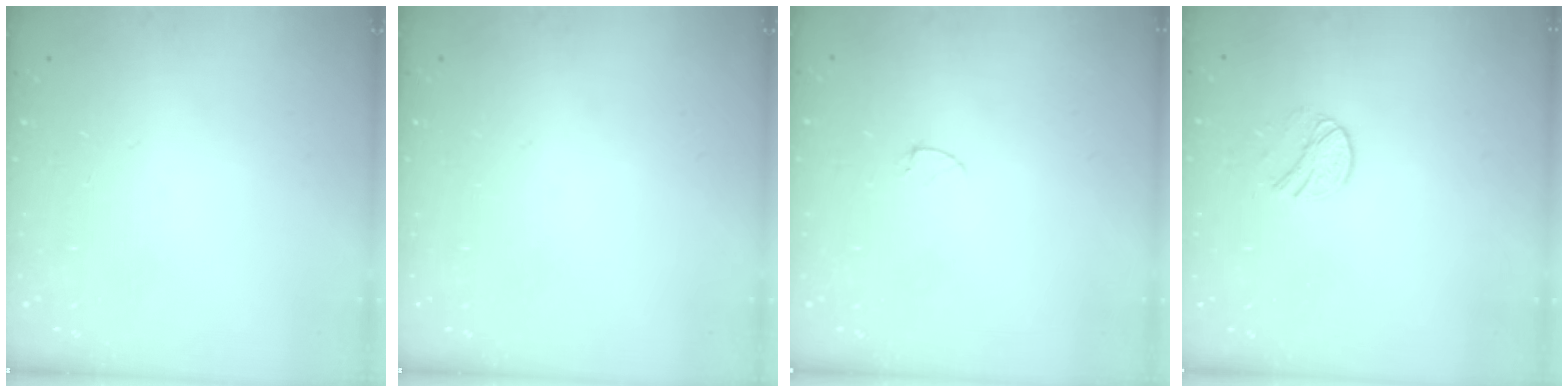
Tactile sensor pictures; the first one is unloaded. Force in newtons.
{"total": 0.0}
{"total": 2.9, "press": 2.9, "slide": 0.3}
{"total": 7.7, "press": 7.7, "slide": 0.6}